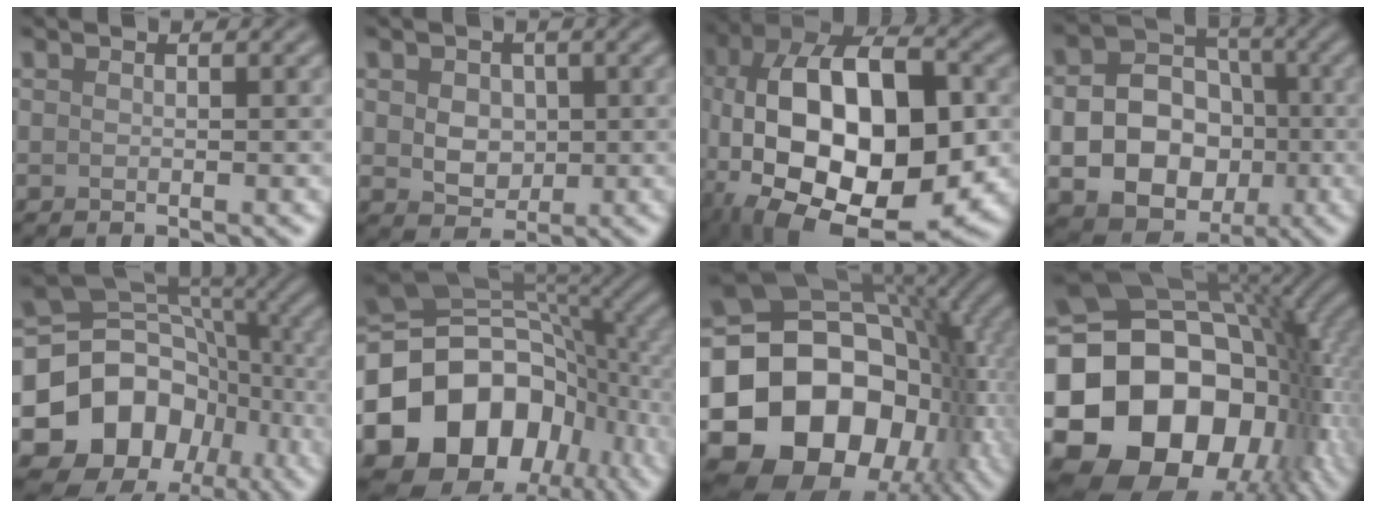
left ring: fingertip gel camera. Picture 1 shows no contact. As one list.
[{"total": 3.3, "force": [0.4, 2.6, 2.1], "torque": [-0.036, 0.003, 0.003]}, {"total": 17.6, "force": [-3.2, 9.5, 14.4], "torque": [-0.230, 0.003, -0.043]}, {"total": 12.1, "force": [-2.2, 10.3, 6.1], "torque": [-0.091, -0.019, -0.056]}, {"total": 13.1, "force": [-4.5, 10.6, 6.3], "torque": [-0.132, -0.007, -0.084]}, {"total": 15.6, "force": [-5.0, 11.7, 9.0], "torque": [-0.166, -0.009, -0.094]}, {"total": 18.1, "force": [-4.2, 14.0, 10.7], "torque": [-0.189, -0.017, -0.068]}, {"total": 21.3, "force": [-4.3, 16.0, 13.5], "torque": [-0.233, -0.034, -0.065]}]